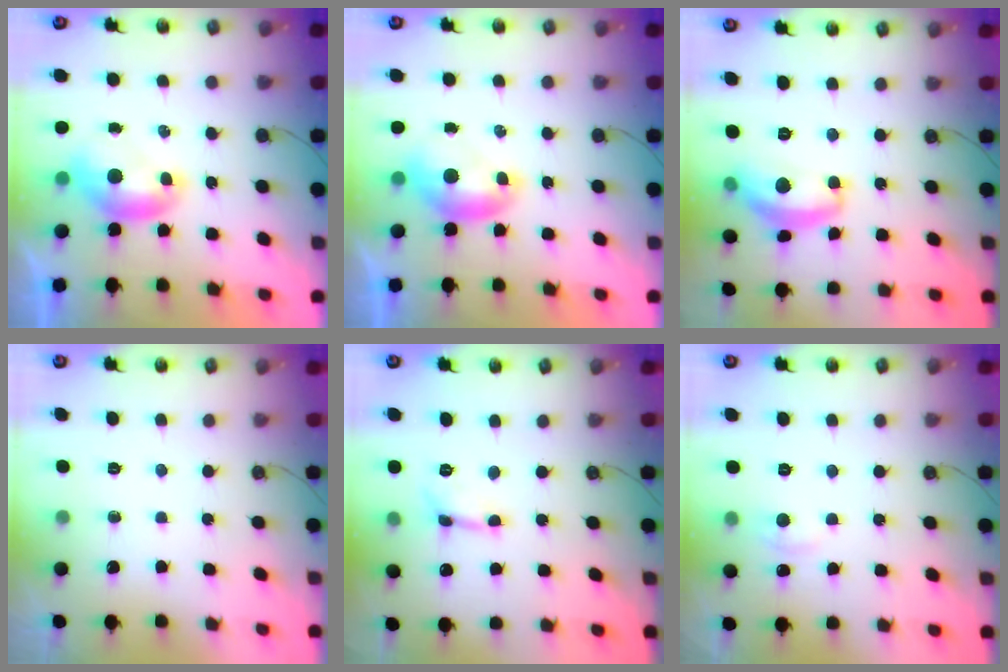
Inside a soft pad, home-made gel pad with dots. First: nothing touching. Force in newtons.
{"total": 0.0}
{"total": 8.0, "press": 8.0, "slide": 0.9}
{"total": 0.0}
{"total": 0.5, "press": 0.5, "slide": 0.2}
{"total": 2.5, "press": 2.5, "slide": 0.6}